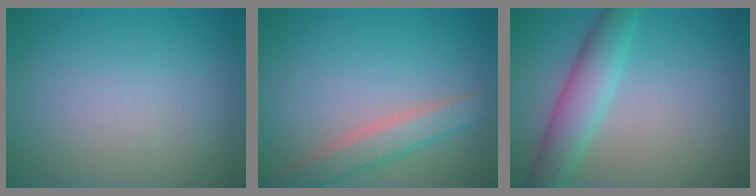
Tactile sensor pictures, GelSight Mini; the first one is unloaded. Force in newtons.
{"total": 3.2, "press": 3.2, "slide": 0.1}
{"total": 4.3, "press": 4.3, "slide": 0.2}